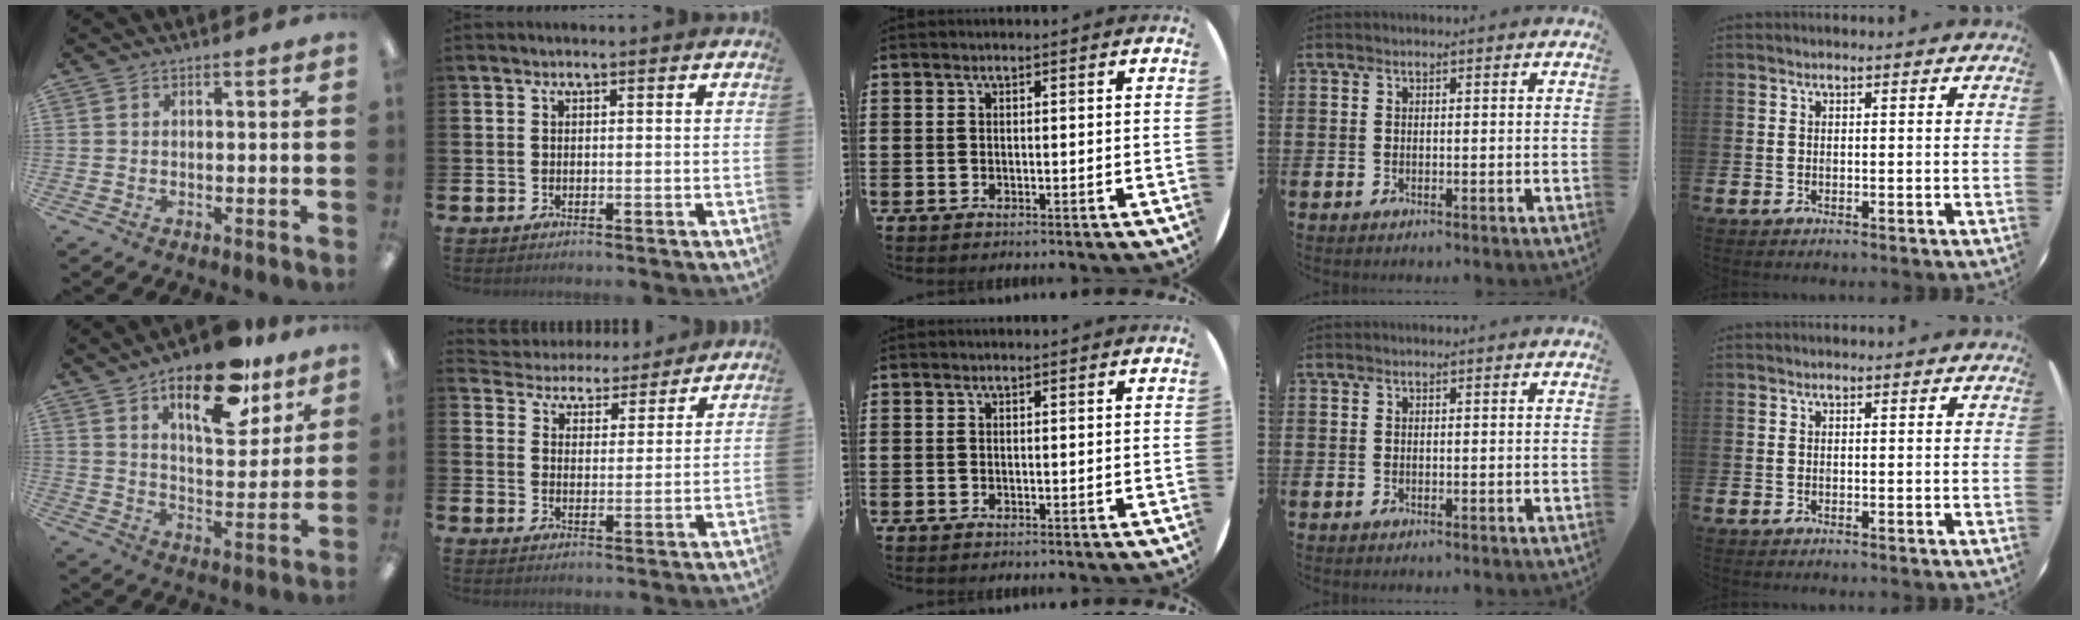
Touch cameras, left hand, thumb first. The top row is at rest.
{"thumb": {"total": 19.5, "force": [12.6, 8.3, 12.2], "torque": [-0.176, -0.060, 0.205]}, "index": {"total": 4.6, "force": [4.3, 1.4, -0.7], "torque": [-0.011, -0.036, 0.073]}}